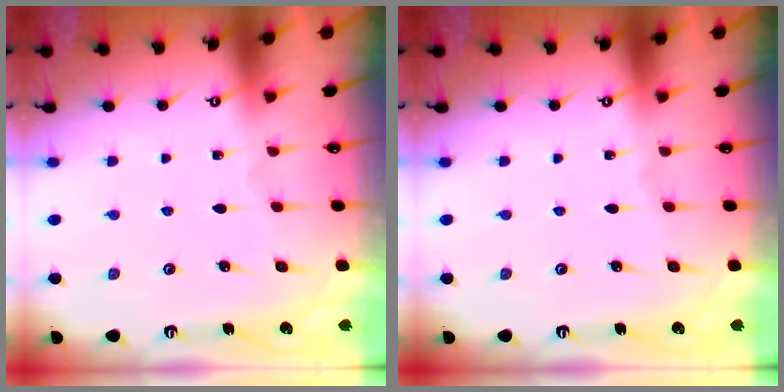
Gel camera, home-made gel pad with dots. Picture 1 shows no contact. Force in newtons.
{"total": 0.0}